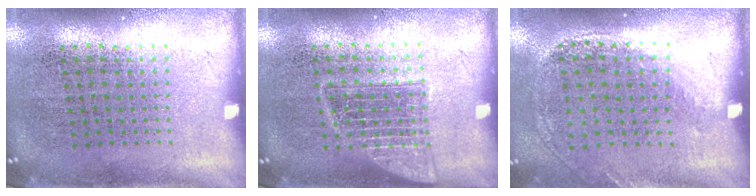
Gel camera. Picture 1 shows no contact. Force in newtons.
{"total": 1.3, "press": 1.3, "slide": 0.3}
{"total": 1.2, "press": 1.0, "slide": 0.8}